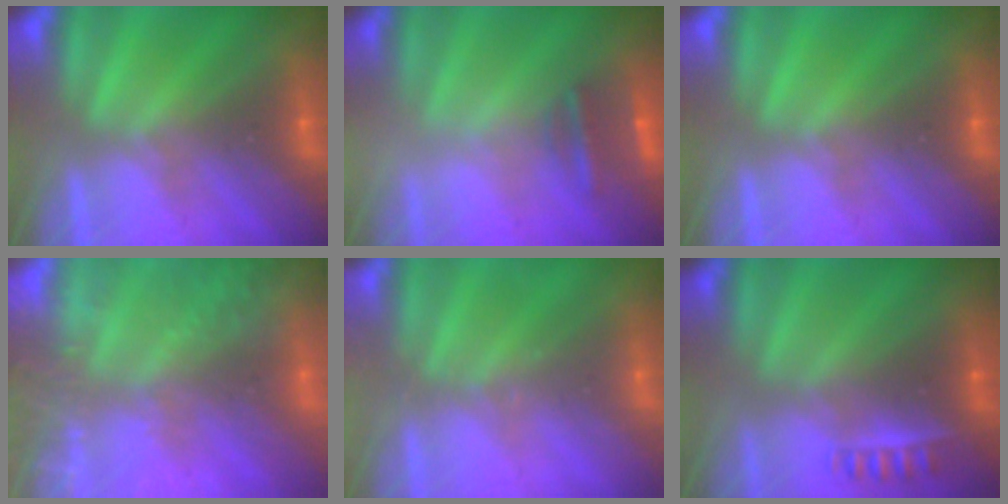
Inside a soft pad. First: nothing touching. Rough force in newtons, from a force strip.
{"total": 2.5}
{"total": 0.0}
{"total": 5.8}
{"total": 2.1}
{"total": 2.3}